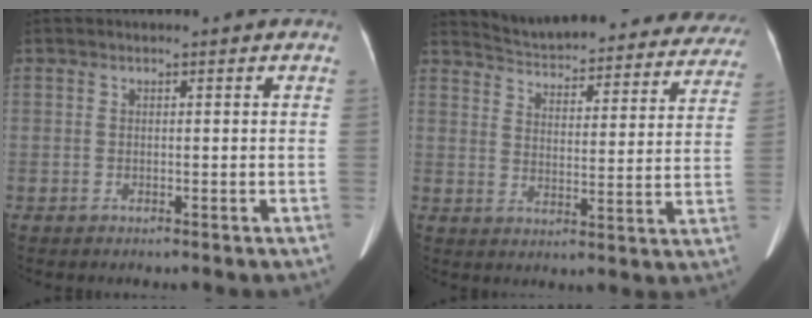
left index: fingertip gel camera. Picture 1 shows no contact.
{"total": 26.6, "force": [24.8, 5.6, 7.6], "torque": [-0.116, -0.045, 0.304]}